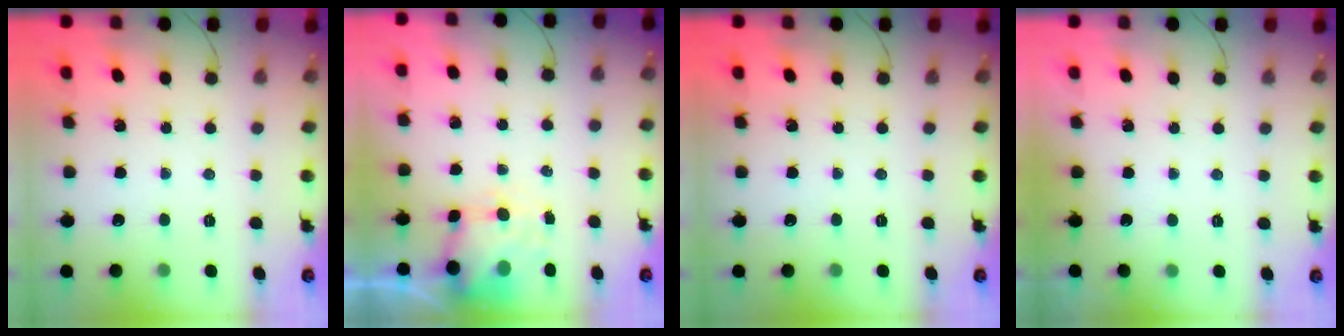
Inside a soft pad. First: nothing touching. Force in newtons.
{"total": 5.7, "press": 5.6, "slide": 0.9}
{"total": 0.0}
{"total": 1.8, "press": 1.8, "slide": 0.3}